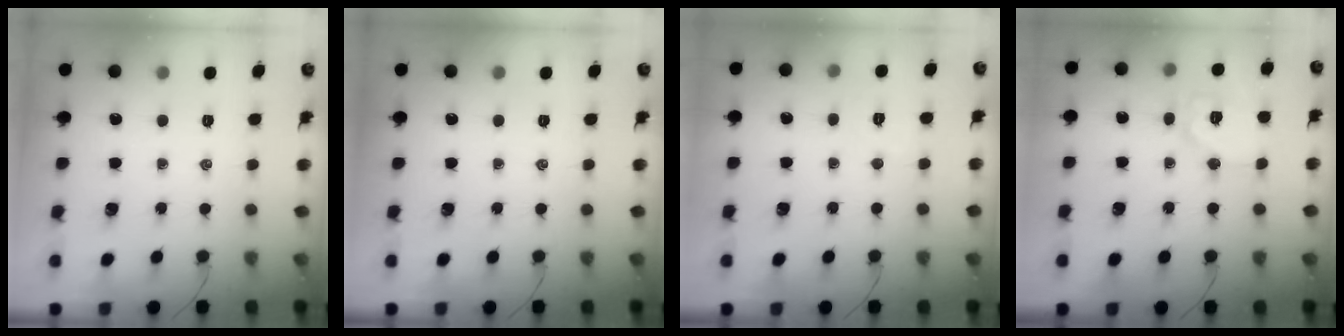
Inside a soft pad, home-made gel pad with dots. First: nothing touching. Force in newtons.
{"total": 0.0}
{"total": 3.7, "press": 3.6, "slide": 0.8}
{"total": 11.3, "press": 11.3, "slide": 0.8}